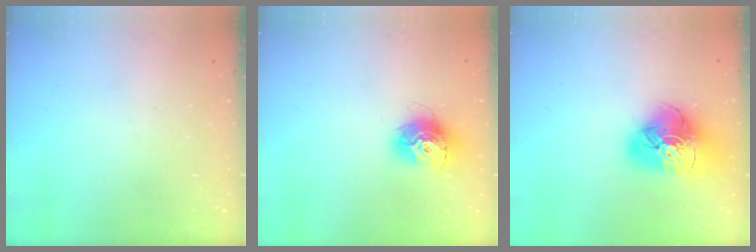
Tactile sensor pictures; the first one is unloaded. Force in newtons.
{"total": 13.4, "press": 13.3, "slide": 1.2}
{"total": 19.0, "press": 18.8, "slide": 2.2}